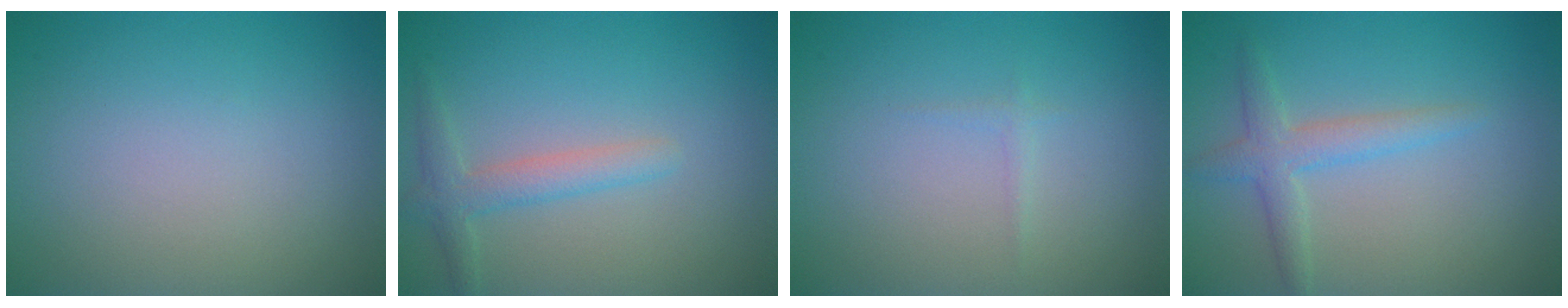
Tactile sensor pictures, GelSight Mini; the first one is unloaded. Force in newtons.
{"total": 2.4, "press": 2.4, "slide": 0.1}
{"total": 0.6, "press": 0.6, "slide": 0.0}
{"total": 2.7, "press": 2.7, "slide": 0.1}